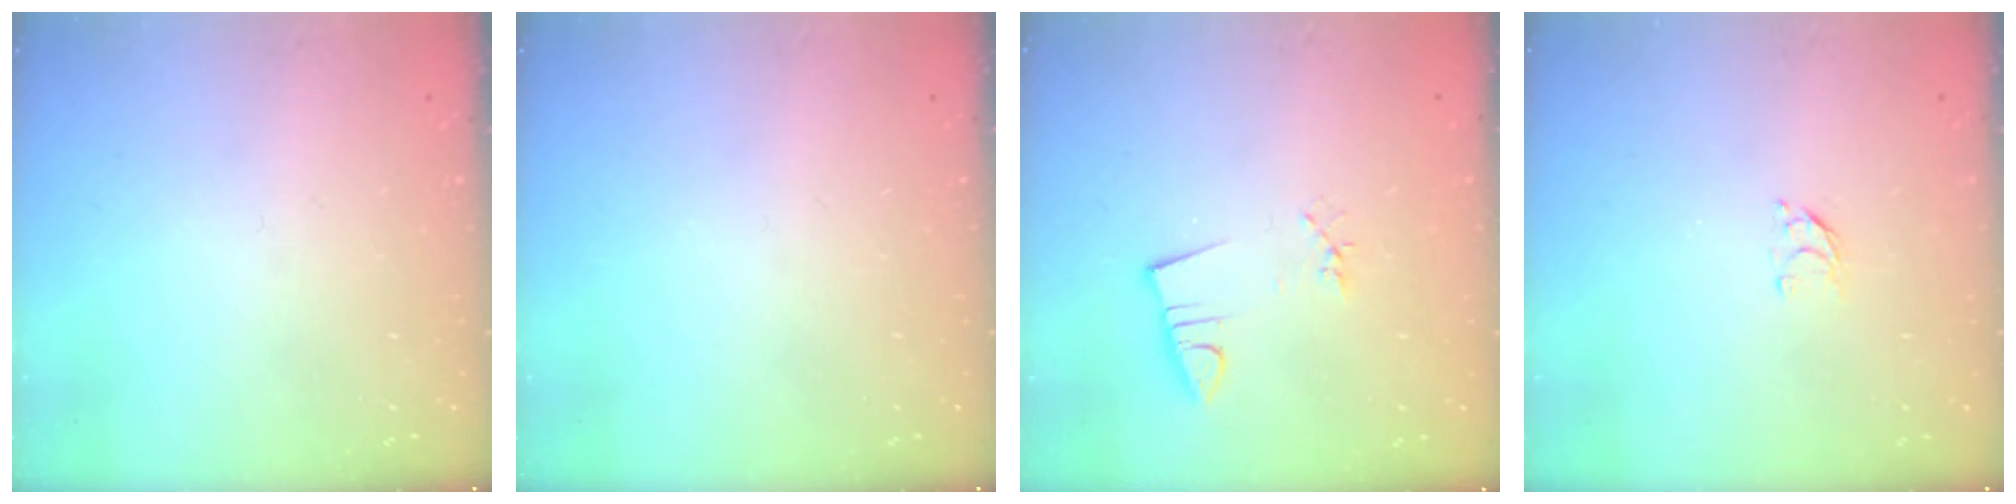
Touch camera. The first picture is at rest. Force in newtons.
{"total": 0.0}
{"total": 2.9, "press": 1.6, "slide": 2.4}
{"total": 2.9, "press": 2.9, "slide": 0.2}